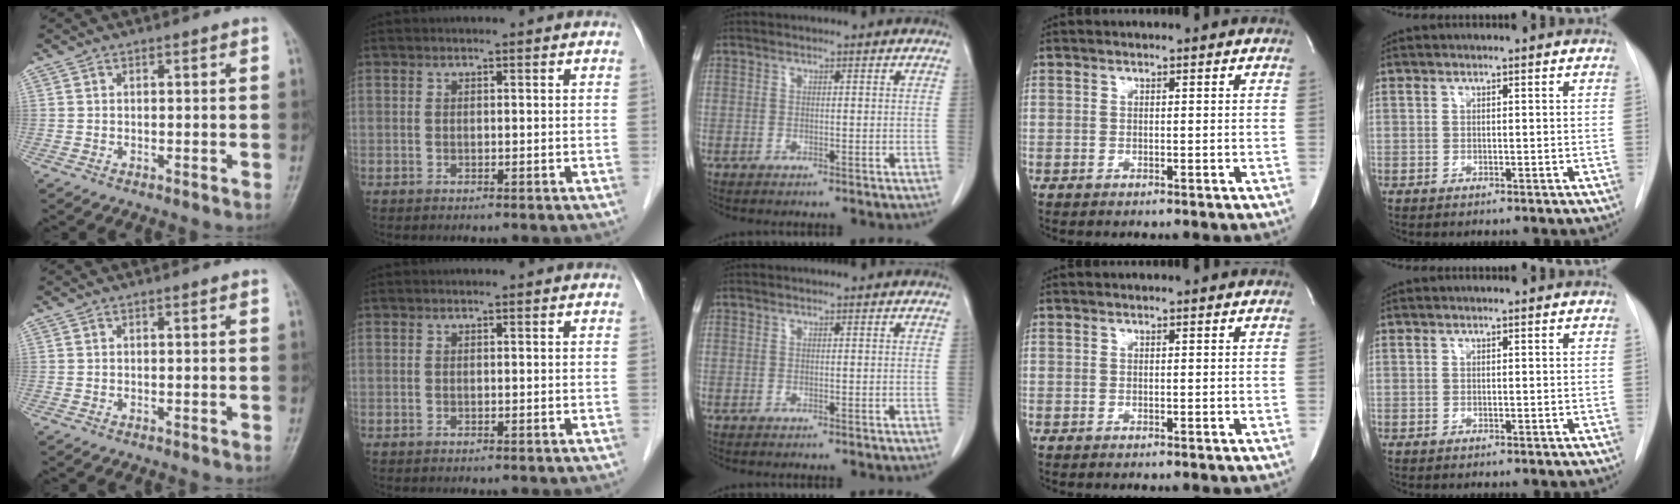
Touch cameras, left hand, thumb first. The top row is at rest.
{}